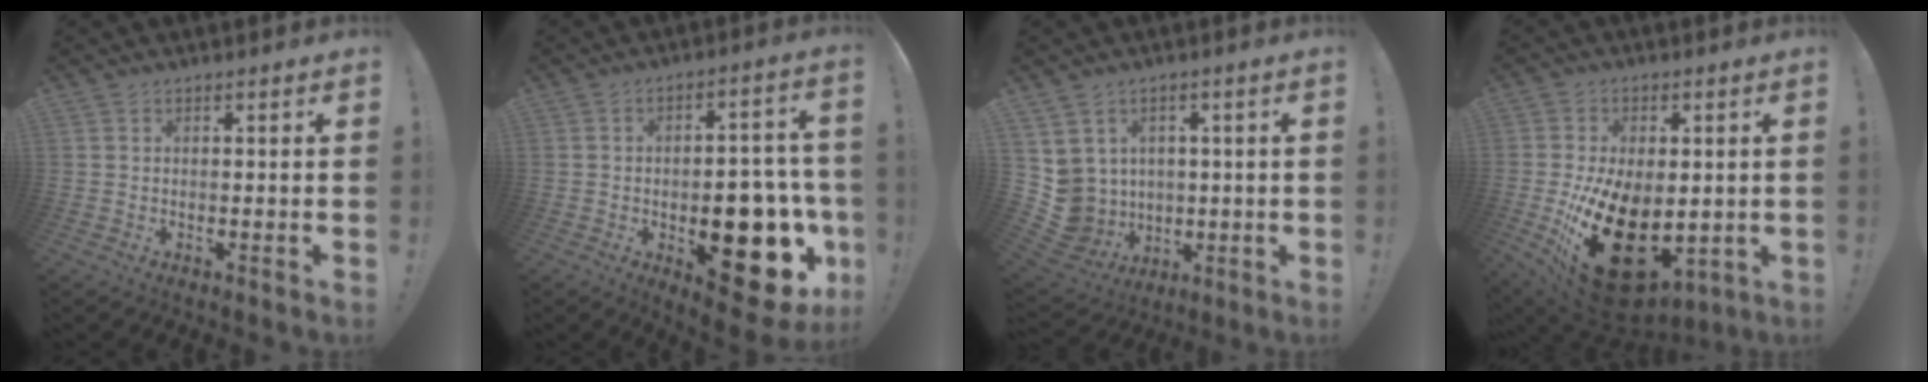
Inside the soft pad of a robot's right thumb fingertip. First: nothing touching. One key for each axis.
{"total": 21.1, "fx": -6.1, "fy": 10.6, "fz": 17.2, "tx": -0.191, "ty": 0.030, "tz": -0.072}
{"total": 9.3, "fx": 1.4, "fy": 8.9, "fz": 2.4, "tx": -0.078, "ty": -0.012, "tz": 0.036}
{"total": 24.2, "fx": -6.6, "fy": 14.7, "fz": 18.0, "tx": -0.312, "ty": 0.024, "tz": -0.089}